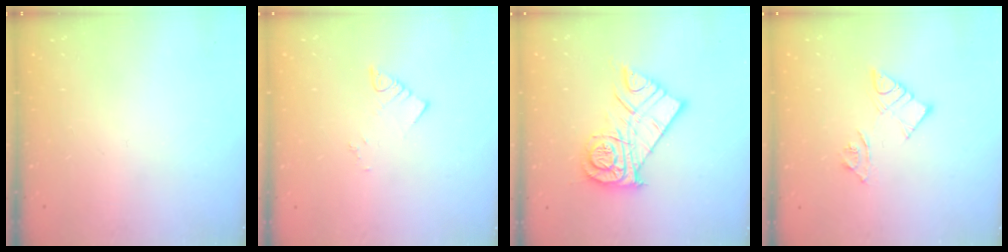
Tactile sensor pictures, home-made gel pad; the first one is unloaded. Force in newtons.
{"total": 3.7, "press": 3.7, "slide": 0.5}
{"total": 16.2, "press": 16.1, "slide": 1.6}
{"total": 8.4, "press": 8.4, "slide": 0.6}